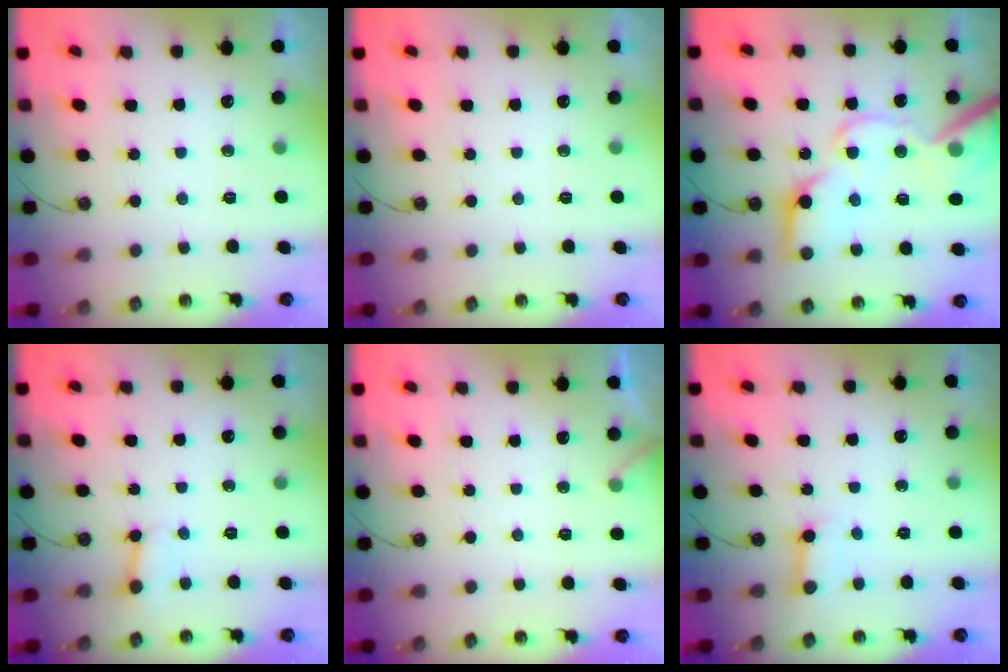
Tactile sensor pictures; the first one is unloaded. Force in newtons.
{"total": 0.0}
{"total": 22.9, "press": 22.6, "slide": 3.3}
{"total": 2.5, "press": 2.5, "slide": 0.2}
{"total": 3.6, "press": 3.6, "slide": 0.4}
{"total": 3.8, "press": 3.8, "slide": 0.4}